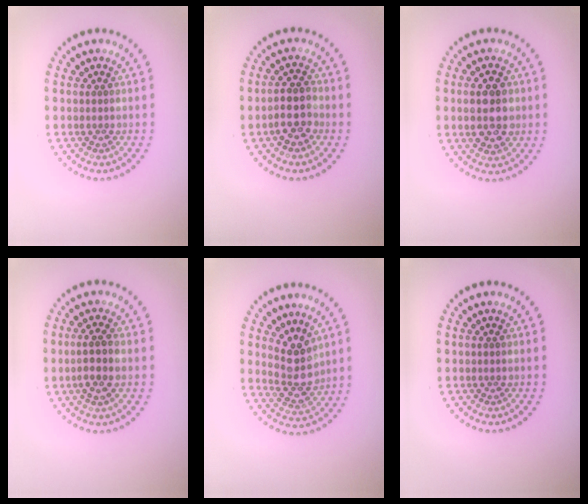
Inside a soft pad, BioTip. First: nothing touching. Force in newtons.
{"total": 2.8, "press": 2.7, "slide": 0.9}
{"total": 3.7, "press": 3.7, "slide": 0.5}
{"total": 2.5, "press": 2.3, "slide": 0.9}
{"total": 3.4, "press": 2.8, "slide": 1.8}
{"total": 0.0}